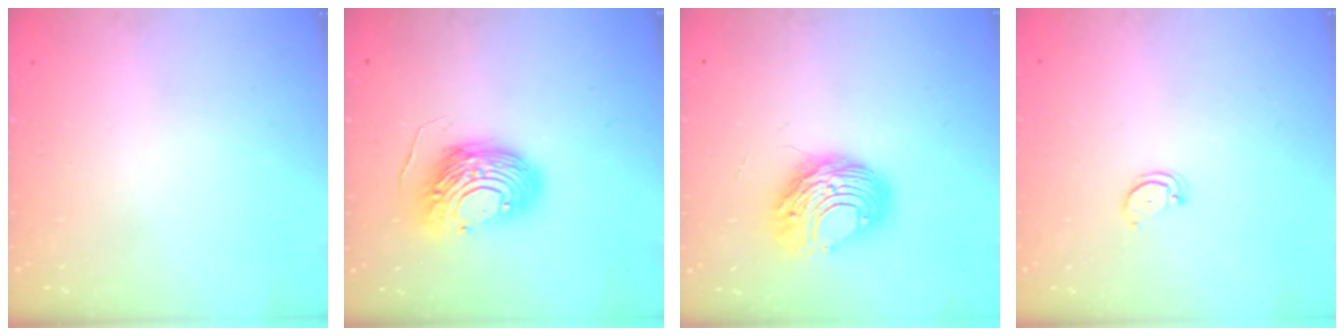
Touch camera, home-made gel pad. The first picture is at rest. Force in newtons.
{"total": 12.4, "press": 12.3, "slide": 1.0}
{"total": 9.7, "press": 9.7, "slide": 1.2}
{"total": 2.7, "press": 2.7, "slide": 0.2}